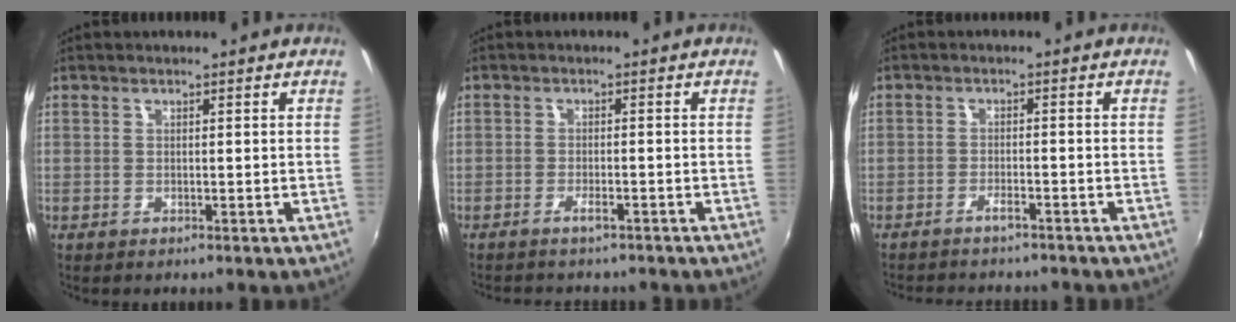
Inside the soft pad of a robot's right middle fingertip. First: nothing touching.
{"total": 2.6, "force": [-2.3, 0.5, 1.1], "torque": [-0.031, 0.000, -0.036]}
{"total": 6.1, "force": [-5.5, 1.3, 2.3], "torque": [-0.059, -0.008, -0.081]}